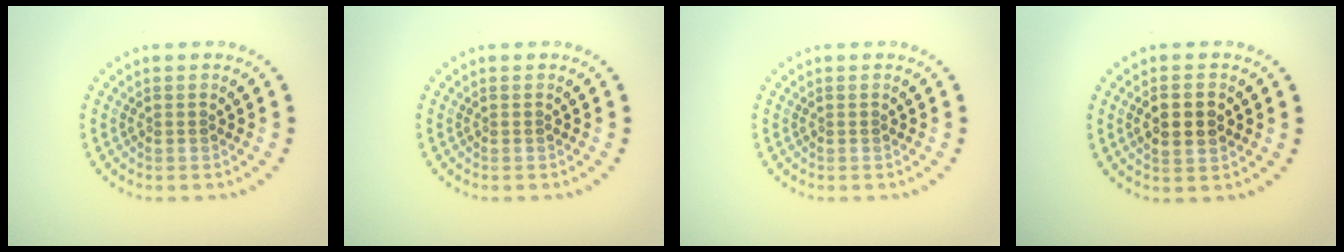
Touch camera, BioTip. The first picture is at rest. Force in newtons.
{"total": 0.0}
{"total": 0.0}
{"total": 2.9, "press": 2.9, "slide": 0.2}